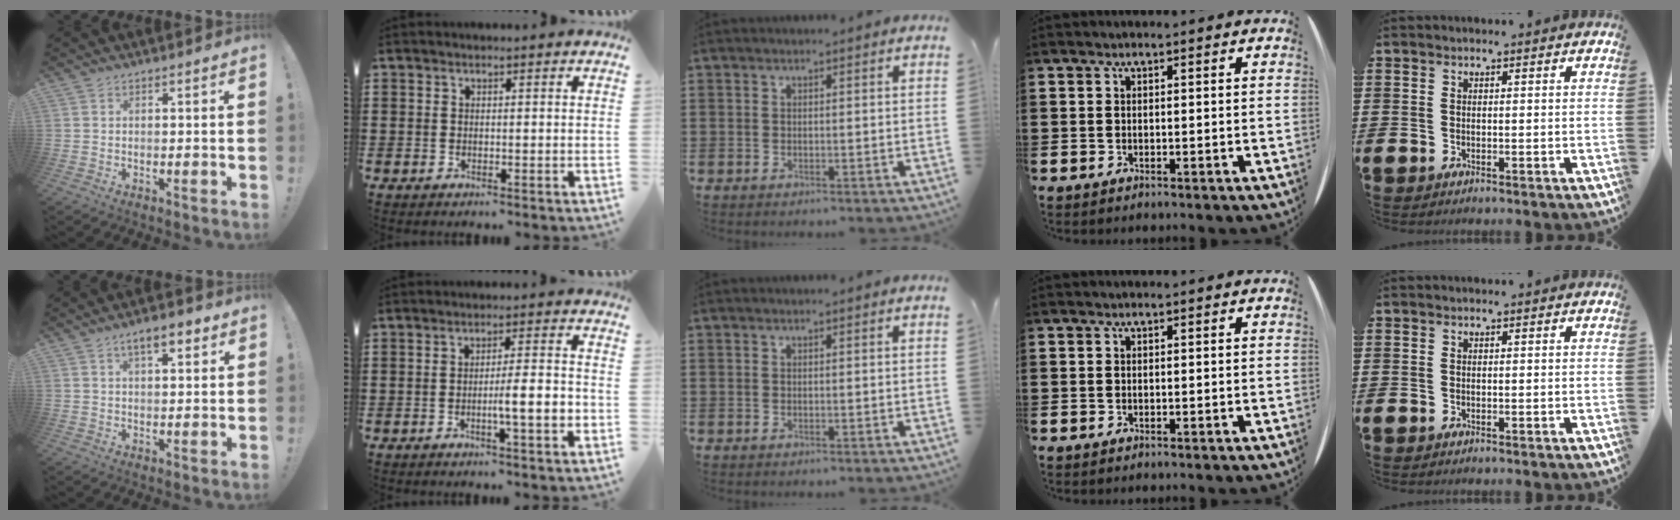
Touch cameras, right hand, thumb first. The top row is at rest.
{"thumb": {"total": 6.4, "force": [3.4, 2.2, 4.9], "torque": [-0.066, -0.011, 0.053]}, "index": {"total": 6.0, "force": [-1.6, 0.6, 5.7], "torque": [-0.094, -0.001, -0.027]}}